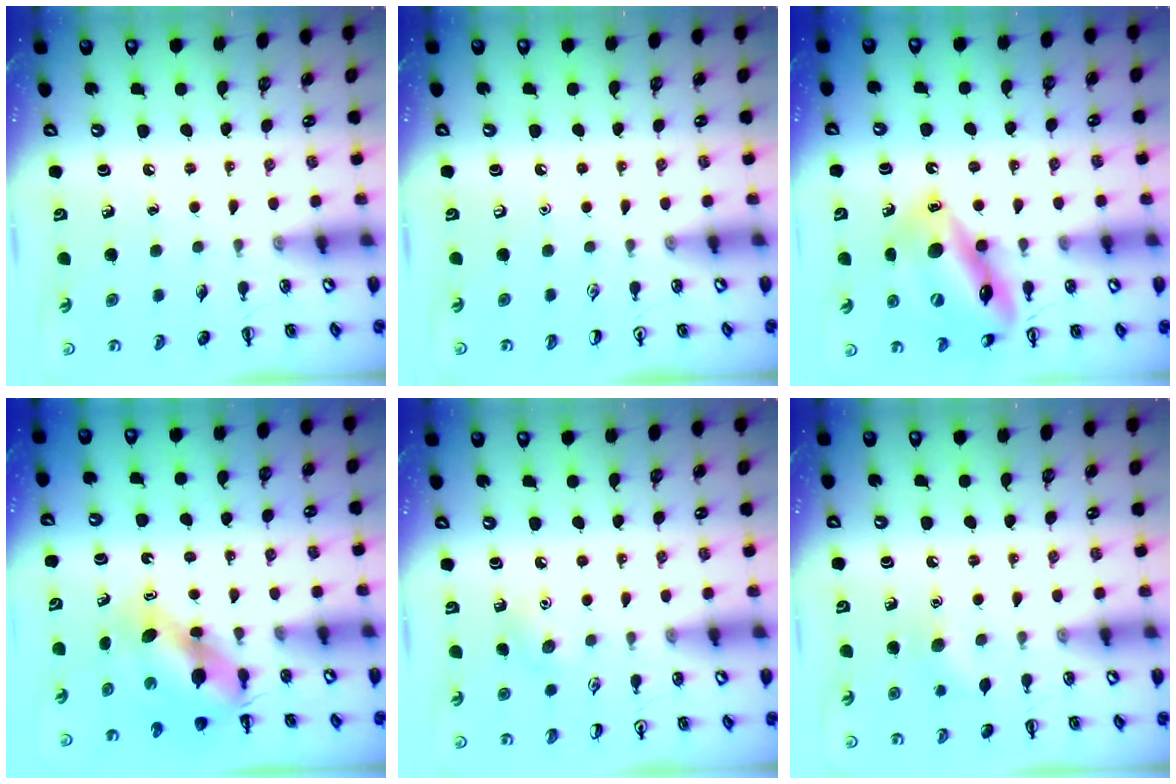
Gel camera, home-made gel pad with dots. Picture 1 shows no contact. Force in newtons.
{"total": 0.0}
{"total": 16.6, "press": 16.0, "slide": 4.3}
{"total": 6.1, "press": 6.0, "slide": 1.1}
{"total": 6.3, "press": 6.0, "slide": 1.7}
{"total": 5.6, "press": 5.4, "slide": 1.4}